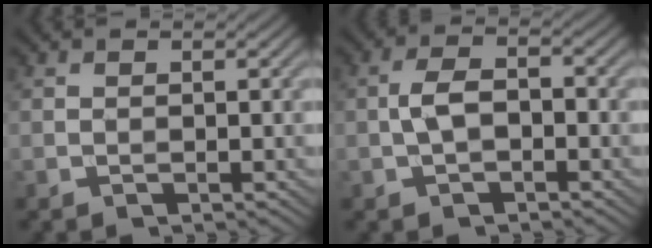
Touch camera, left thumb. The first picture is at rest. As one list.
[{"total": 3.6, "force": [-0.9, 1.9, 2.9], "torque": [-0.061, 0.009, -0.020]}]